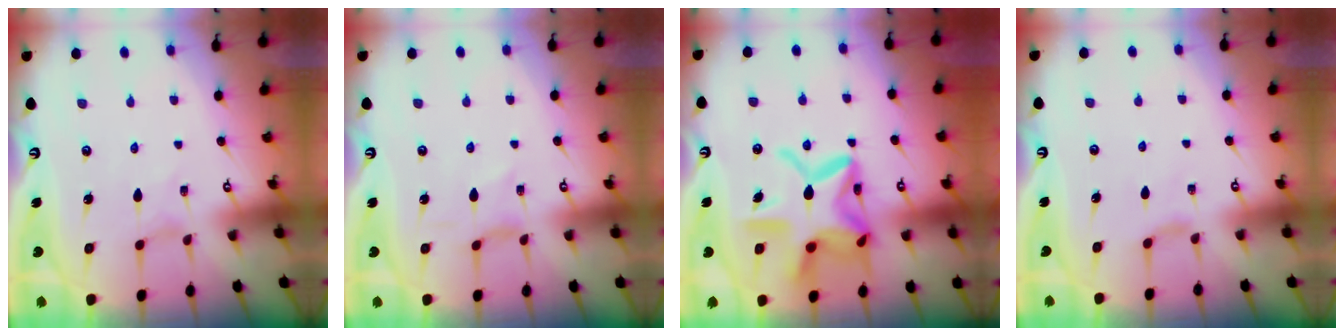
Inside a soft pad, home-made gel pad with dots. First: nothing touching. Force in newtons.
{"total": 2.2, "press": 2.2, "slide": 0.2}
{"total": 17.8, "press": 17.7, "slide": 1.6}
{"total": 2.1, "press": 2.1, "slide": 0.4}